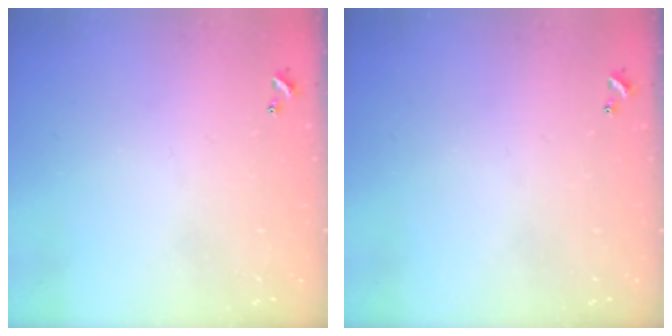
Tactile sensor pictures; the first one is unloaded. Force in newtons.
{"total": 0.0}